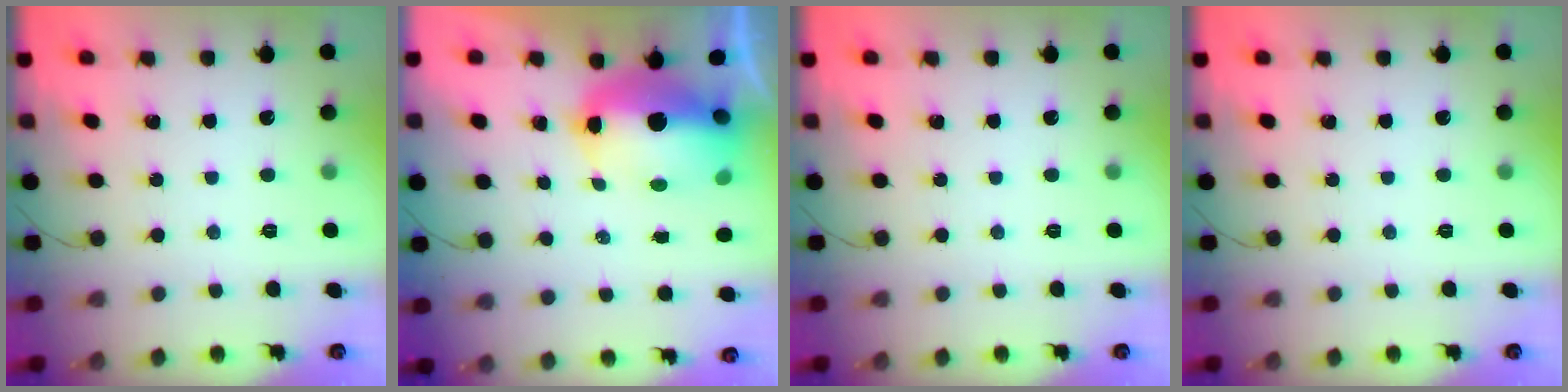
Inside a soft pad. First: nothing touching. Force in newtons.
{"total": 18.8, "press": 15.3, "slide": 10.8}
{"total": 0.0}
{"total": 0.0}